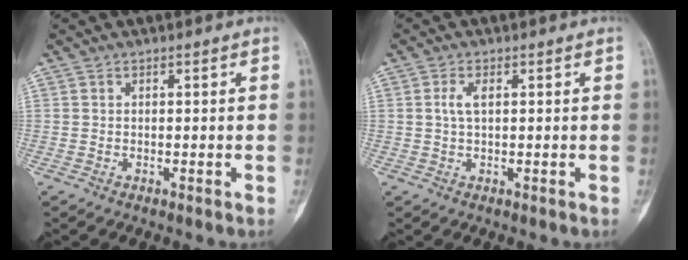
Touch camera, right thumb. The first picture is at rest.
{"total": 2.4, "force": [0.5, 1.0, 2.1], "torque": [-0.049, 0.006, 0.010]}